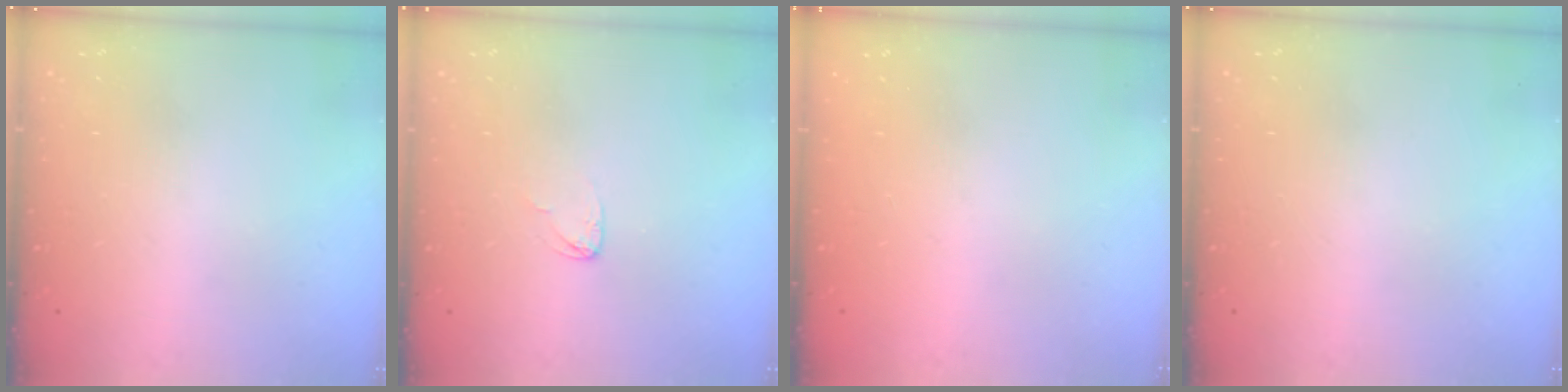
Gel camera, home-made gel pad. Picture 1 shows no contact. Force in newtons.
{"total": 2.9, "press": 2.9, "slide": 0.2}
{"total": 0.0}
{"total": 0.0}